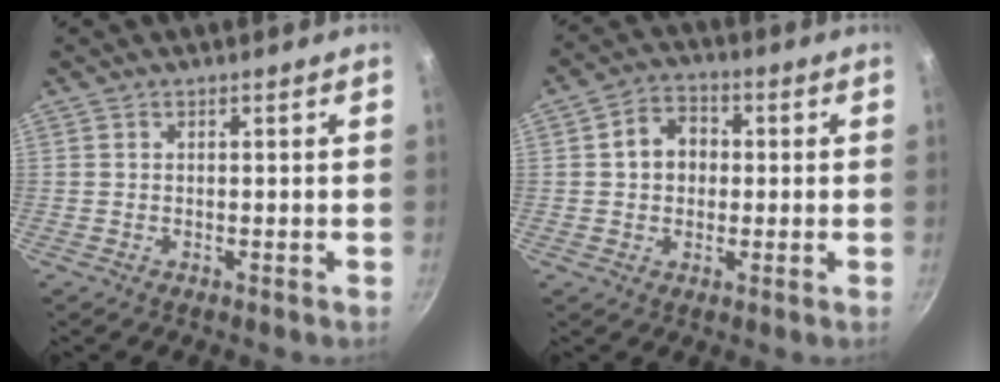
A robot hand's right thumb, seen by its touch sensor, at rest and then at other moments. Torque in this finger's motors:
{"motor_torque": [-0.40, -0.19, 0.07, -0.19, 0.07]}